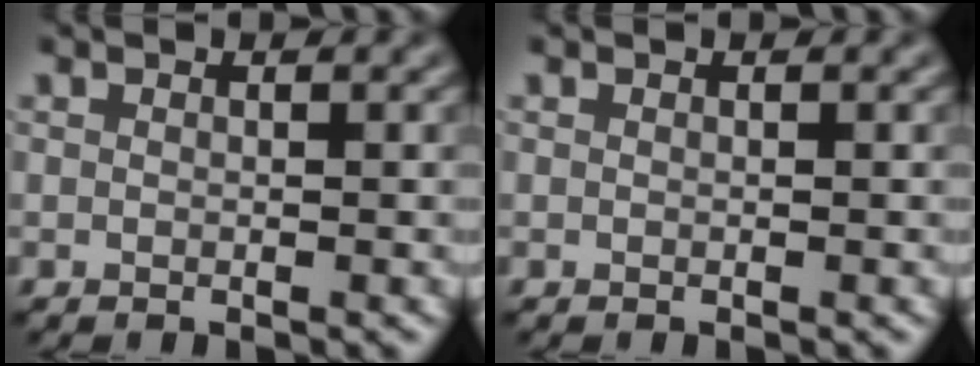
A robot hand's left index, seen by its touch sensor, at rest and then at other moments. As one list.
[{"total": 0.0}]